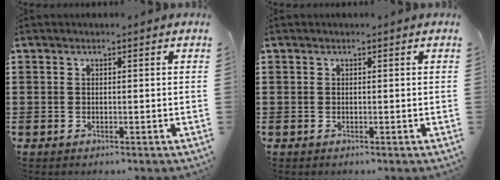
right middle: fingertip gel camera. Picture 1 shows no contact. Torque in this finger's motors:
{"motor_torque": [-2.14, 0.00, 0.29, -0.01]}